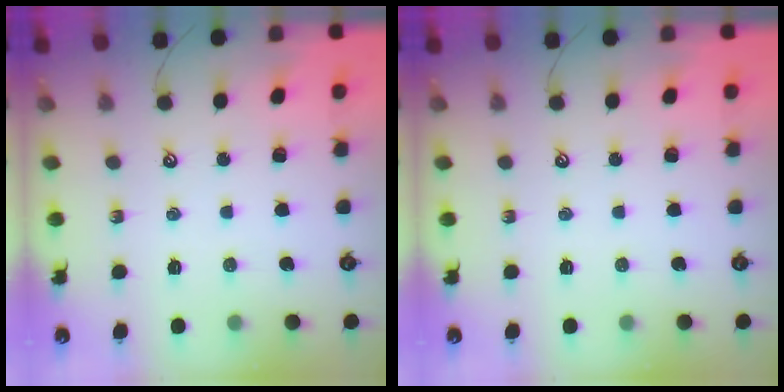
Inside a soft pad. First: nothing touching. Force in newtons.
{"total": 0.0}